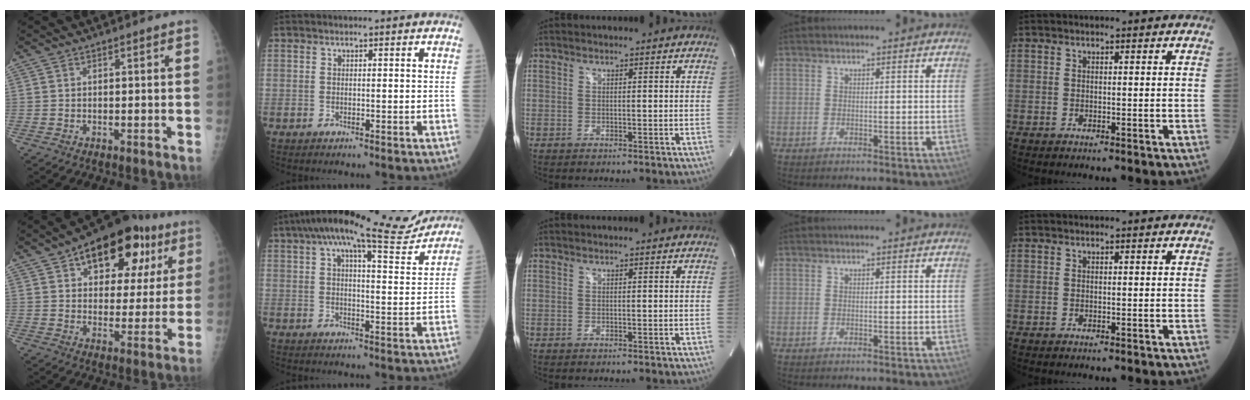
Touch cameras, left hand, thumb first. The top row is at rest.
{"thumb": {"total": 19.6, "force": [9.4, 10.9, 13.3], "torque": [-0.139, -0.003, 0.131]}, "index": {"total": 14.6, "force": [12.7, 1.7, 7.0], "torque": [-0.119, 0.015, 0.175]}}